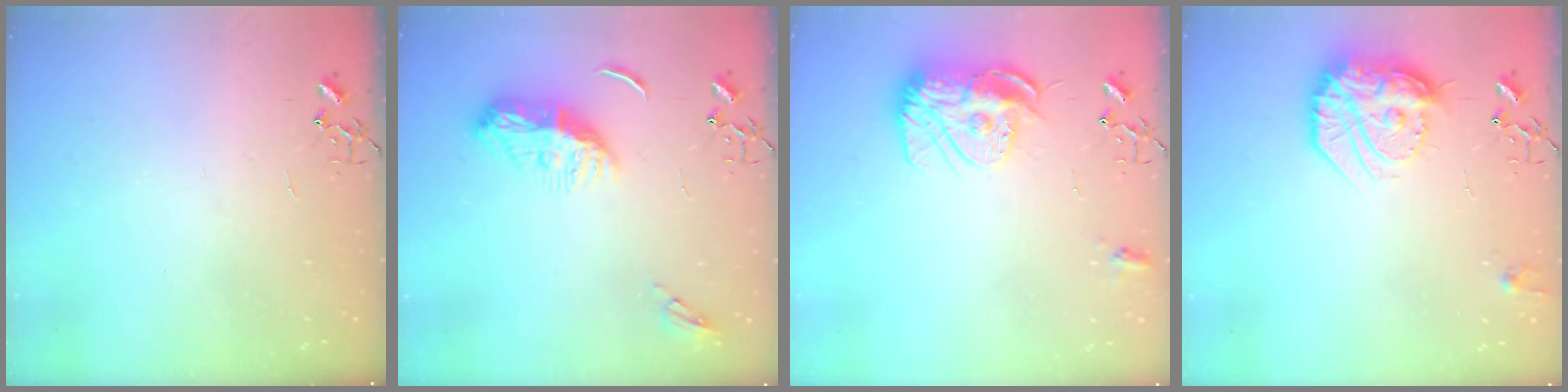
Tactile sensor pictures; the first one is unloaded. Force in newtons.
{"total": 12.5, "press": 12.4, "slide": 0.9}
{"total": 13.9, "press": 13.8, "slide": 1.2}
{"total": 20.0, "press": 19.9, "slide": 1.6}